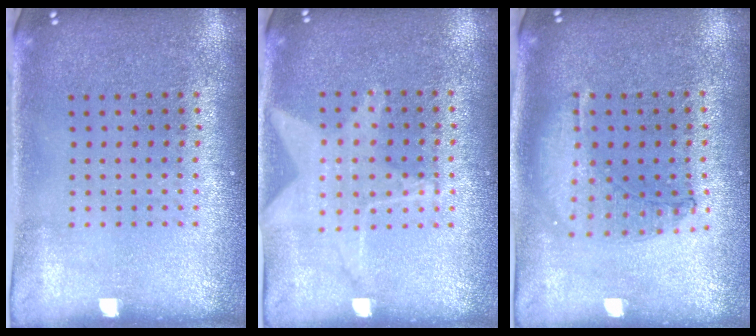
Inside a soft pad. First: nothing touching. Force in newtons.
{"total": 1.1, "press": 1.1, "slide": 0.3}
{"total": 0.9, "press": 0.9, "slide": 0.2}